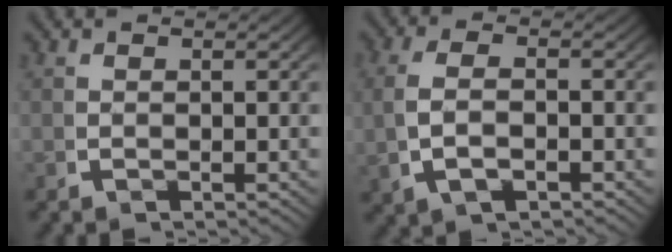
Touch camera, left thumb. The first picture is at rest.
{"total": 3.8, "force": [-0.3, 2.1, 3.2], "torque": [-0.077, -0.003, 0.001]}